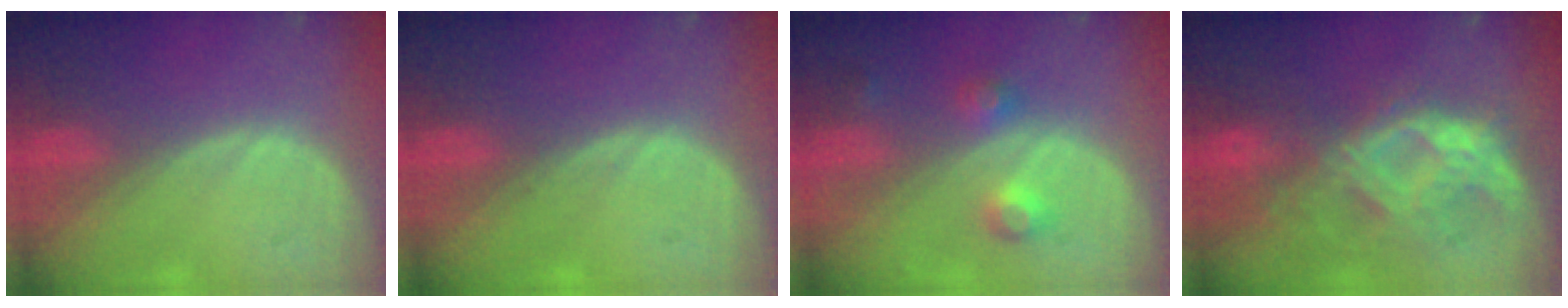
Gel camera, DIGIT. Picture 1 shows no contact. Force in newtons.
{"total": 0.5, "press": 0.1, "slide": 0.5}
{"total": 3.8, "press": 3.8, "slide": 0.1}
{"total": 9.7, "press": 8.9, "slide": 3.9}